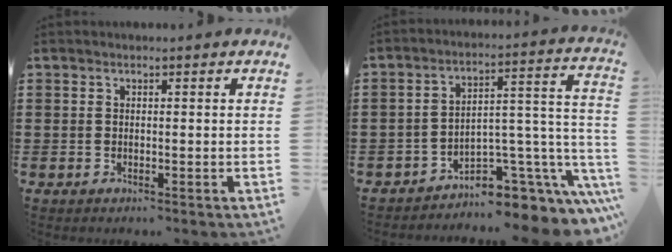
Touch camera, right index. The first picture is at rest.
{"total": 5.3, "force": [-3.6, 2.8, 2.6], "torque": [-0.043, -0.017, -0.064]}